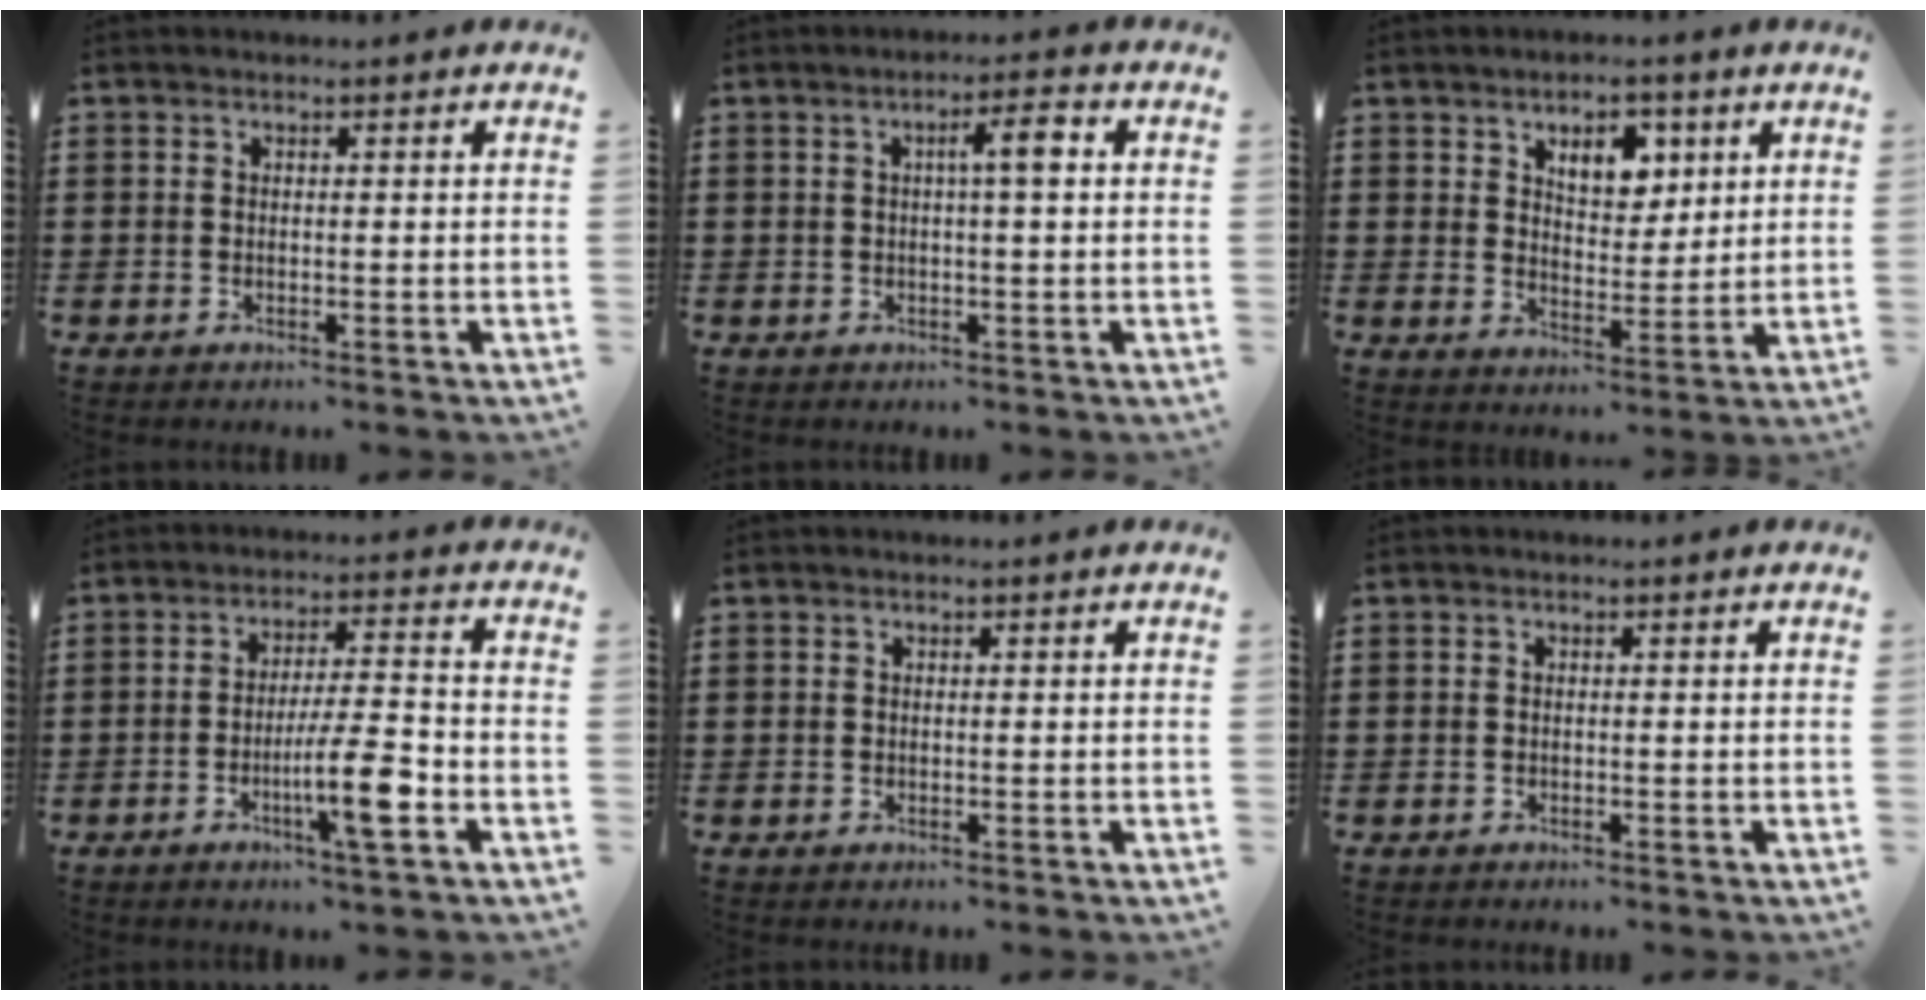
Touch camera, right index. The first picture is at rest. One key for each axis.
{"total": 3.9, "fx": 0.7, "fy": 0.6, "fz": 3.8, "tx": -0.063, "ty": 0.004, "tz": 0.006}
{"total": 5.7, "fx": 3.2, "fy": 3.7, "fz": 3.1, "tx": -0.053, "ty": 0.006, "tz": 0.051}
{"total": 9.2, "fx": -3.5, "fy": 1.0, "fz": 8.5, "tx": -0.149, "ty": -0.004, "tz": -0.062}
{"total": 0.0}
{"total": 0.0}